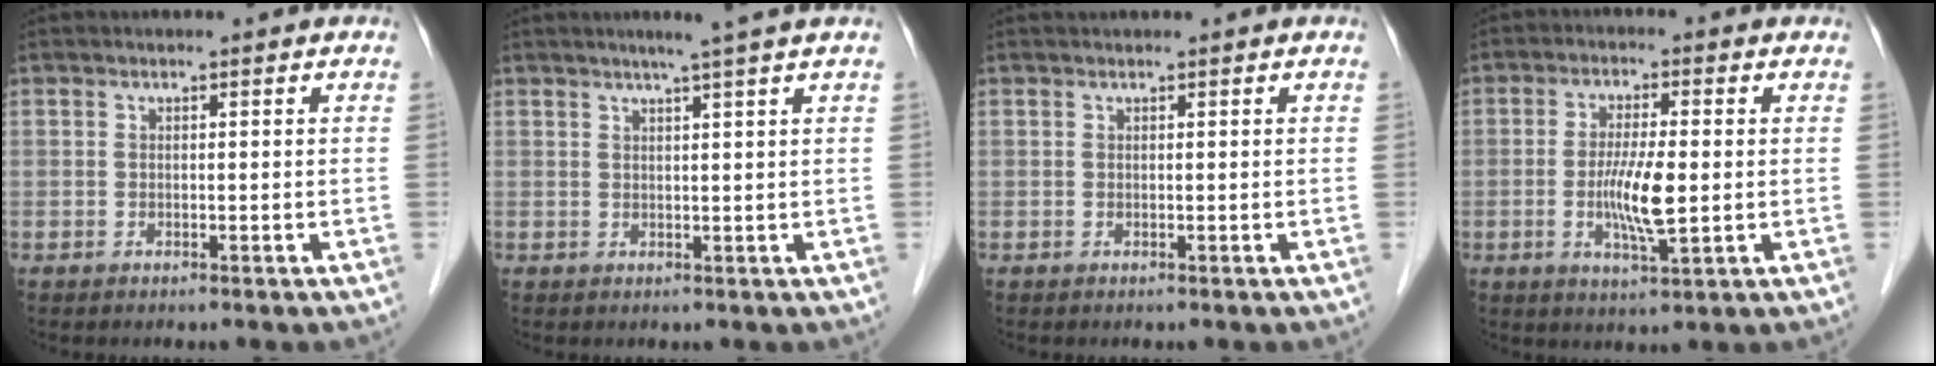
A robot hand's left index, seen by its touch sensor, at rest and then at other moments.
{"total": 4.0, "force": [2.9, -1.1, 2.4], "torque": [-0.029, -0.001, 0.043]}
{"total": 0.8, "force": [0.8, 0.1, 0.2], "torque": [0.004, 0.014, 0.016]}
{"total": 6.8, "force": [-0.8, 1.1, 6.7], "torque": [-0.128, -0.013, -0.015]}